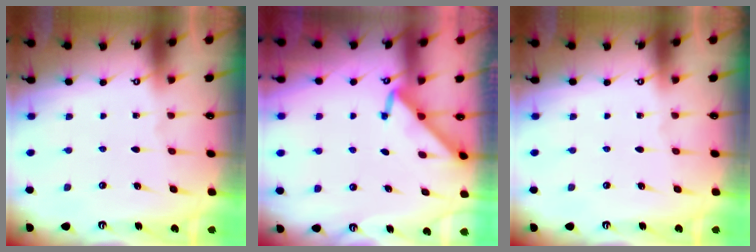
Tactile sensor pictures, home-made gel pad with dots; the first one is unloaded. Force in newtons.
{"total": 4.0, "press": 4.0, "slide": 0.5}
{"total": 0.0}